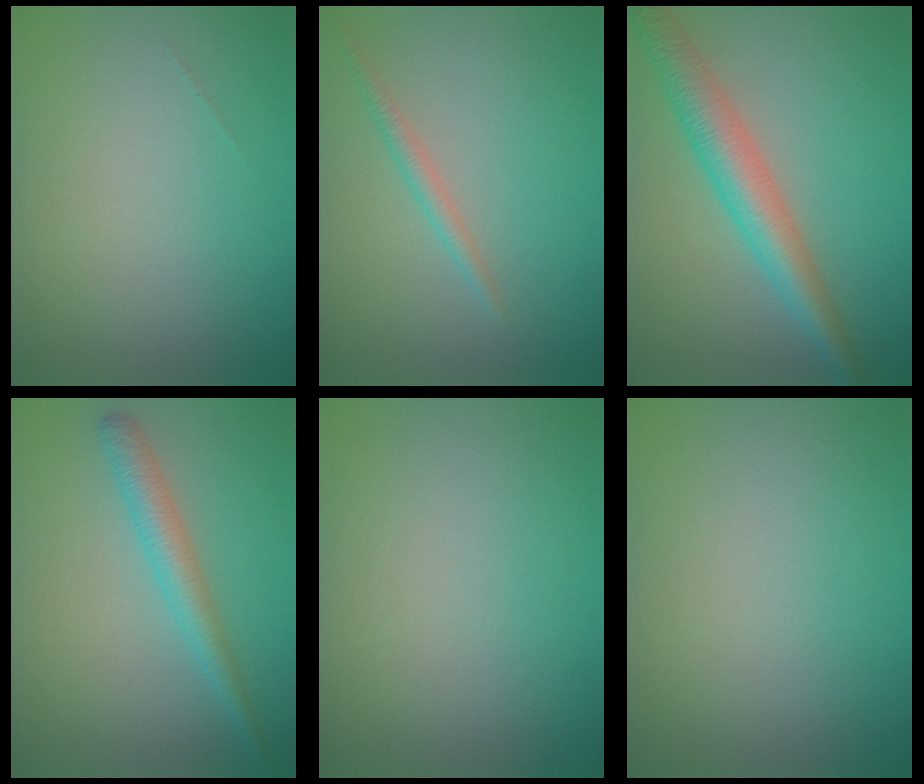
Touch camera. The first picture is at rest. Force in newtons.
{"total": 1.4, "press": 1.4, "slide": 0.1}
{"total": 5.1, "press": 5.1, "slide": 0.1}
{"total": 2.8, "press": 2.8, "slide": 0.1}
{"total": 0.0}
{"total": 0.0}